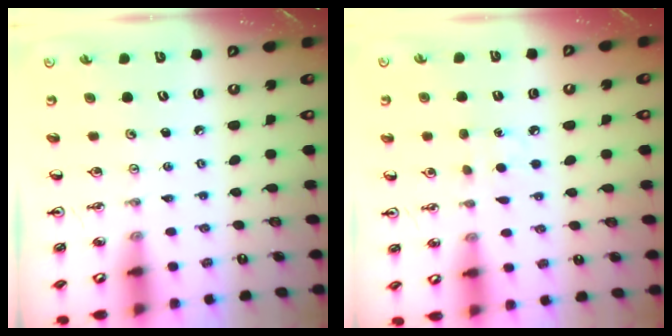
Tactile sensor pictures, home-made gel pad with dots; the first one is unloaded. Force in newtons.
{"total": 5.4, "press": 5.3, "slide": 0.5}